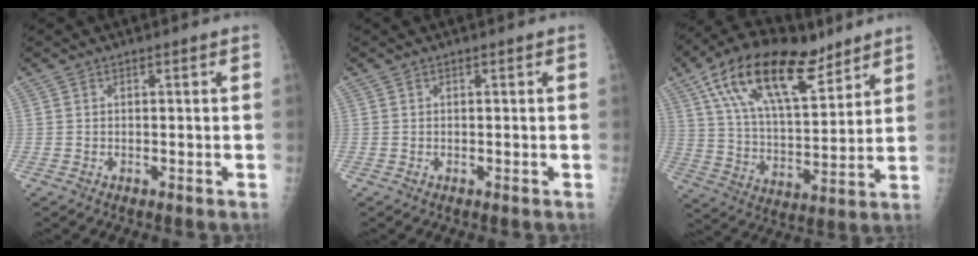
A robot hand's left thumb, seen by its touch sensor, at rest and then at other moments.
{"total": 0.0}
{"total": 21.3, "force": [12.4, 9.3, 14.6], "torque": [-0.235, -0.033, 0.223]}